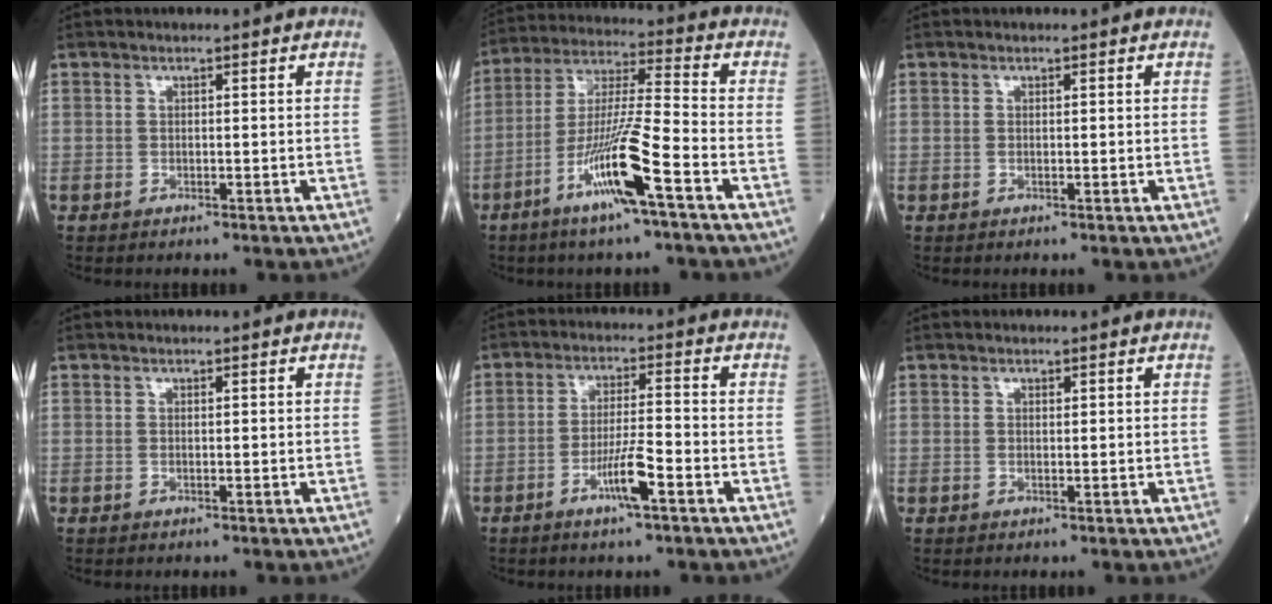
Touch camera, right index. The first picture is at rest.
{"total": 13.4, "force": [-6.4, 0.0, 11.8], "torque": [-0.238, -0.011, -0.122]}
{"total": 0.0}
{"total": 0.0}
{"total": 6.3, "force": [-3.1, 0.3, 5.4], "torque": [-0.108, -0.002, -0.057]}
{"total": 0.6, "force": [0.2, 0.2, 0.4], "torque": [-0.013, 0.000, 0.005]}